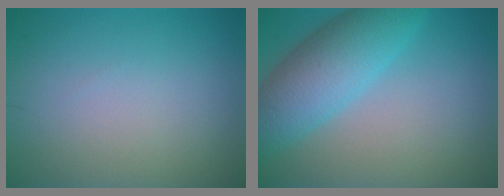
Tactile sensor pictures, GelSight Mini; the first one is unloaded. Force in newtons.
{"total": 7.0, "press": 7.0, "slide": 0.3}